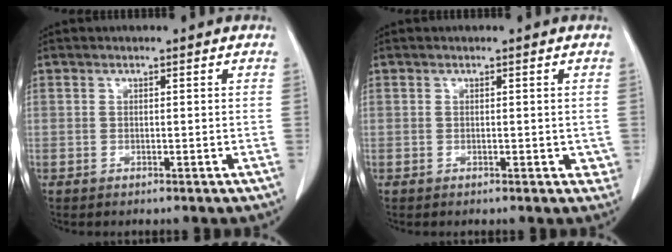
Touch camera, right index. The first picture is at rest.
{"total": 2.1, "force": [-0.3, 1.3, 1.6], "torque": [-0.007, 0.002, -0.005]}